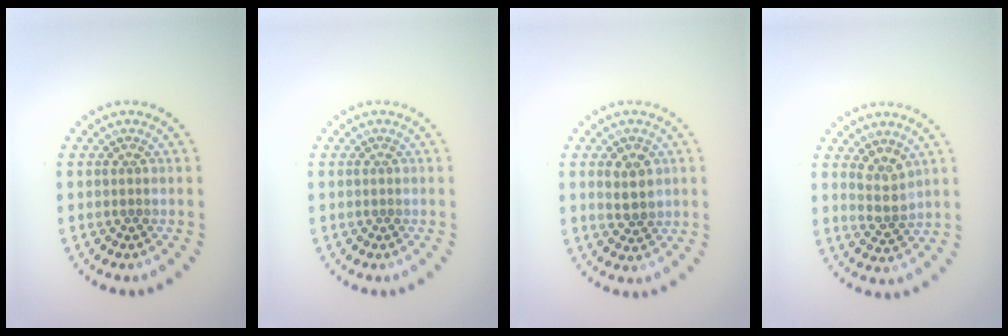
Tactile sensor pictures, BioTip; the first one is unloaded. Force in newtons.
{"total": 0.0}
{"total": 2.2, "press": 2.2, "slide": 0.2}
{"total": 2.2, "press": 1.9, "slide": 1.2}